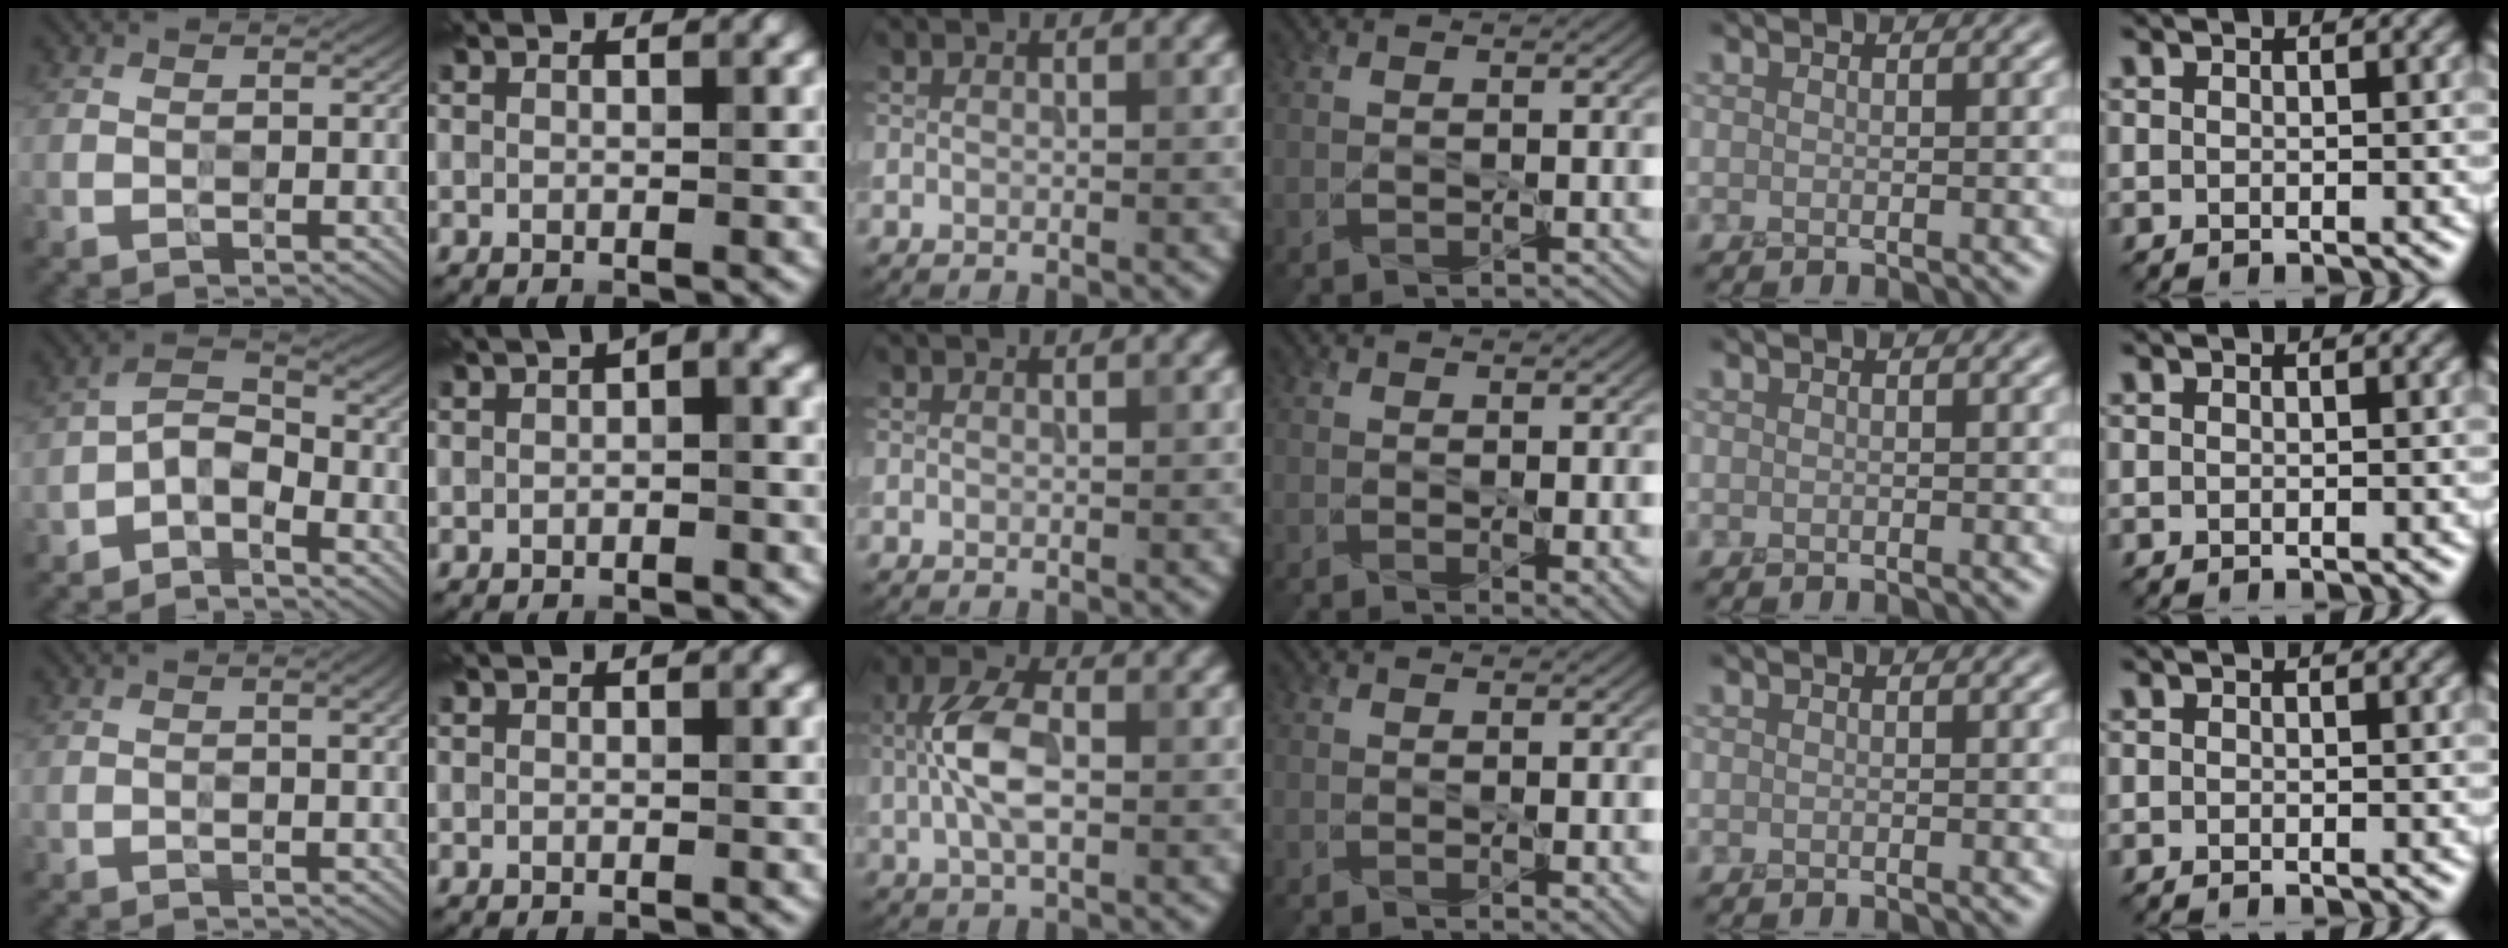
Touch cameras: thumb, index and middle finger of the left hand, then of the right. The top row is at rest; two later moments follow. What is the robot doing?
{"motion": "peel", "object": "velcro strap"}